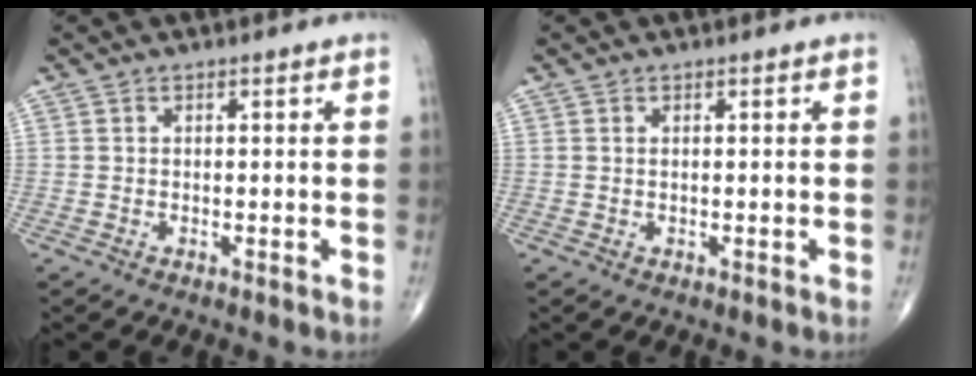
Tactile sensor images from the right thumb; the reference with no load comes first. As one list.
[{"total": 0.0}]